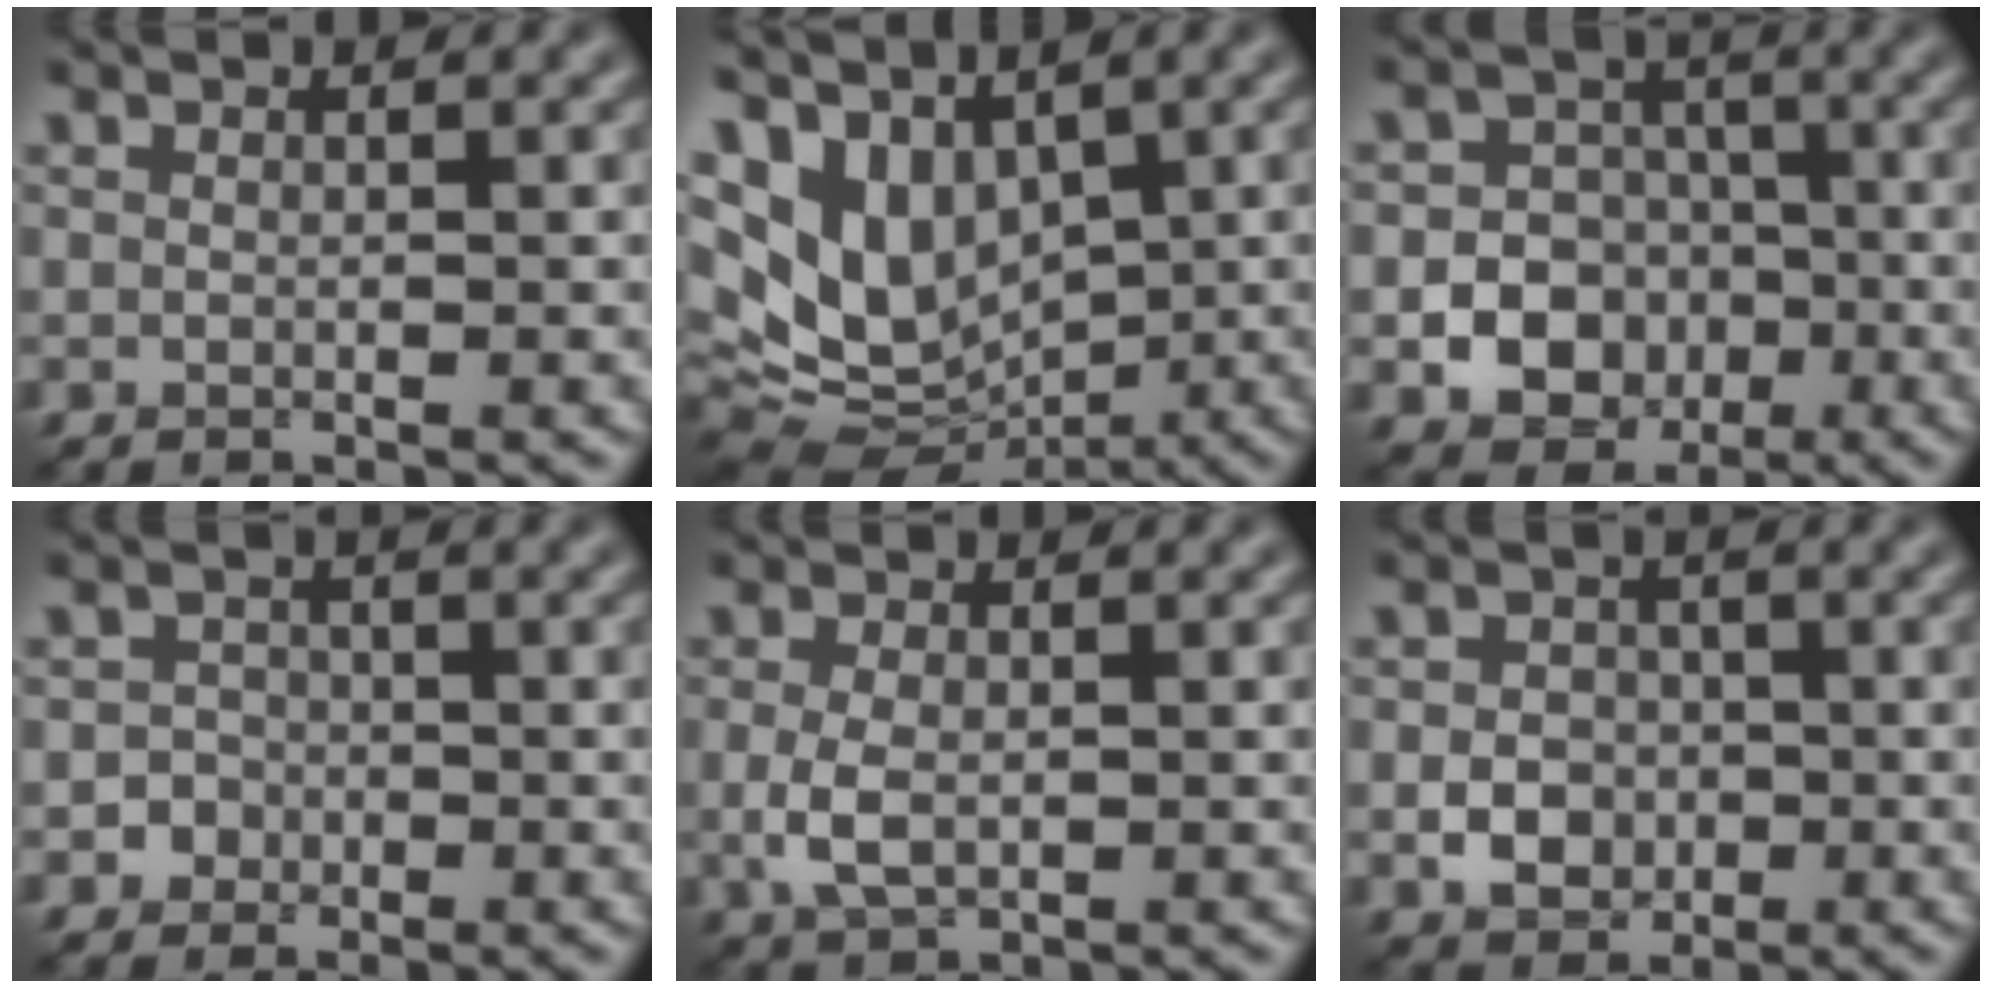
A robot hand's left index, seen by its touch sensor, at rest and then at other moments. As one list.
[{"total": 9.7, "force": [1.7, 6.7, 6.8], "torque": [-0.141, 0.007, 0.053]}, {"total": 11.3, "force": [-3.6, 10.1, 3.5], "torque": [-0.043, -0.025, -0.075]}, {"total": 2.1, "force": [-1.0, 1.8, 0.0], "torque": [0.024, 0.006, -0.024]}, {"total": 2.7, "force": [-0.4, 1.6, 2.2], "torque": [-0.056, -0.005, -0.006]}, {"total": 3.2, "force": [-0.9, 2.6, 1.6], "torque": [-0.022, -0.001, -0.019]}]